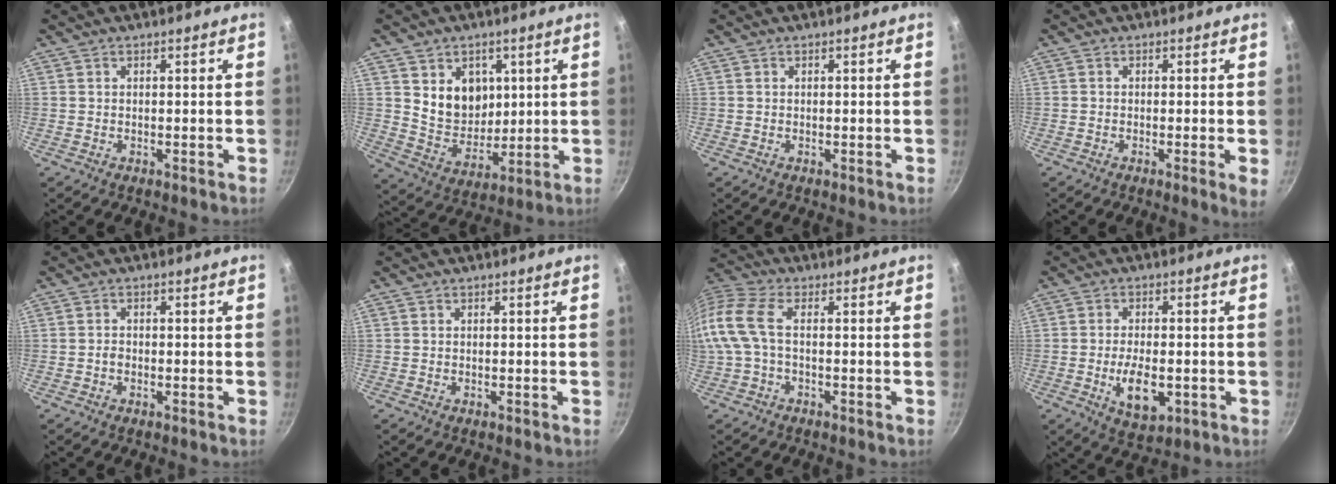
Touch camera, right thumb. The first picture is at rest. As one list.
[{"total": 10.6, "force": [3.0, 8.7, 5.4], "torque": [-0.055, -0.029, 0.065]}, {"total": 0.0}, {"total": 2.6, "force": [-0.5, 0.2, 2.5], "torque": [-0.039, -0.009, -0.012]}, {"total": 1.1, "force": [-0.5, 0.7, 0.7], "torque": [-0.015, 0.006, -0.011]}, {"total": 0.0}, {"total": 11.4, "force": [-0.6, 6.0, 9.7], "torque": [-0.231, 0.020, -0.029]}, {"total": 8.3, "force": [-1.9, 4.2, 6.9], "torque": [-0.112, 0.001, -0.026]}]